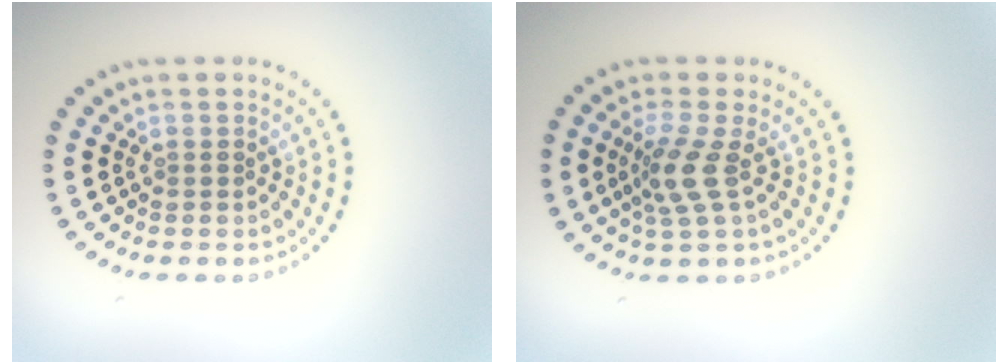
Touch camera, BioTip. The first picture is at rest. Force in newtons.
{"total": 2.9, "press": 2.1, "slide": 2.1}